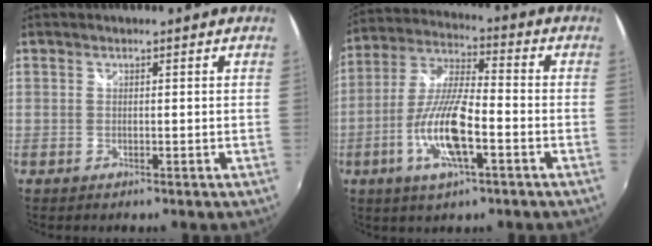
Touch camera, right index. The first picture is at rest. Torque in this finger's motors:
{"motor_torque": [2.14, 0.00, 1.05, 0.21]}